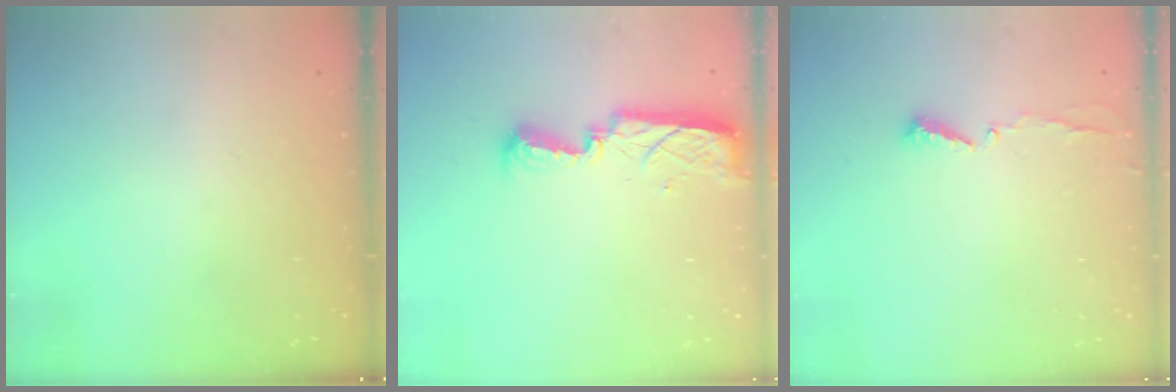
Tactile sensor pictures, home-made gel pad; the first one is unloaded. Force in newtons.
{"total": 7.9, "press": 7.9, "slide": 0.9}
{"total": 4.8, "press": 4.8, "slide": 0.3}